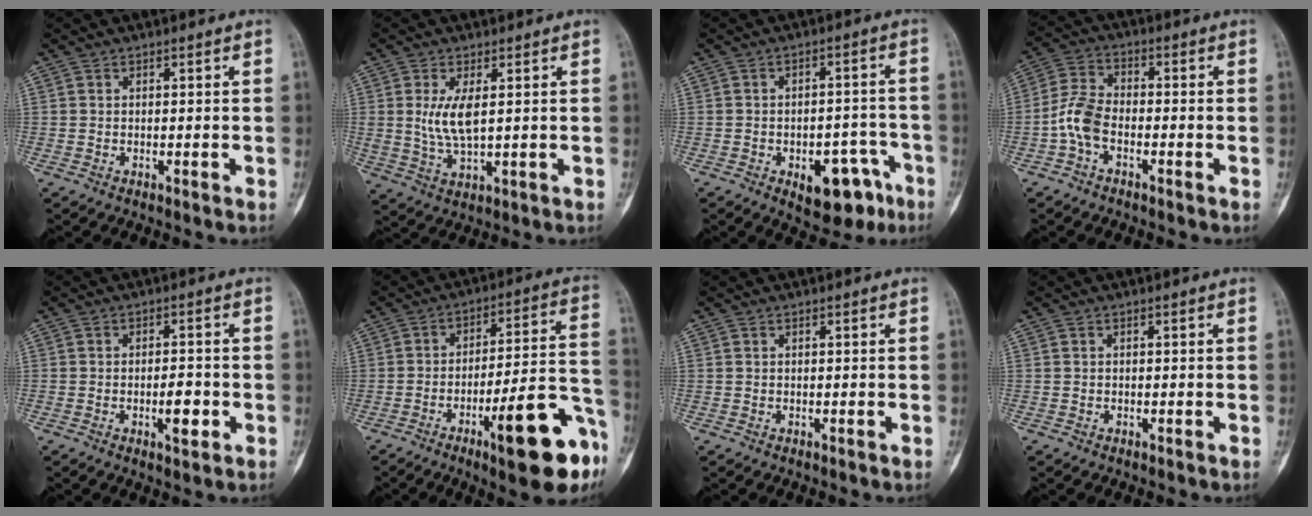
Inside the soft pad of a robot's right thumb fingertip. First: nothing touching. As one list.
[{"total": 6.5, "force": [1.4, 2.6, 5.8], "torque": [-0.121, -0.014, 0.036]}, {"total": 11.0, "force": [-5.5, 6.0, 7.5], "torque": [-0.067, 0.043, -0.065]}, {"total": 6.7, "force": [-2.4, 3.8, 4.9], "torque": [-0.104, 0.025, -0.056]}, {"total": 4.5, "force": [-1.4, 1.8, 3.9], "torque": [-0.049, 0.005, -0.019]}, {"total": 19.3, "force": [-9.2, 4.6, 16.3], "torque": [-0.186, 0.060, -0.129]}, {"total": 0.0}, {"total": 0.0}]